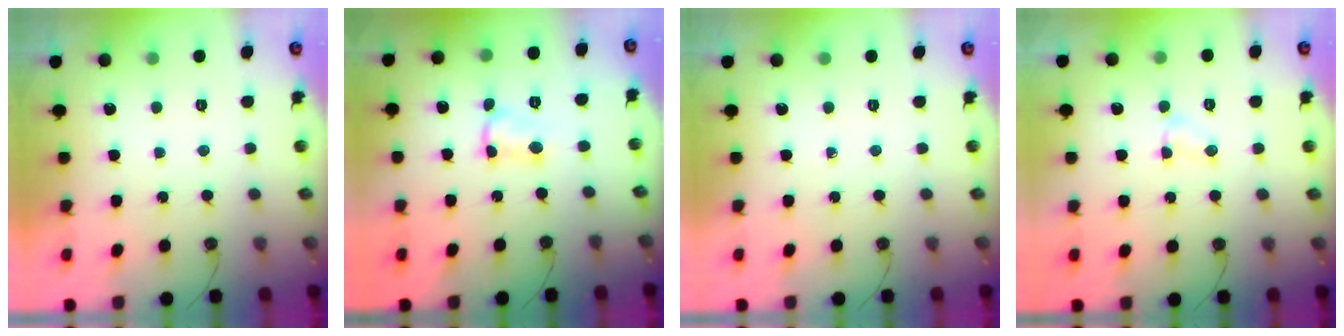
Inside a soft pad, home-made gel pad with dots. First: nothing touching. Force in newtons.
{"total": 2.2, "press": 2.2, "slide": 0.1}
{"total": 0.0}
{"total": 2.6, "press": 2.6, "slide": 0.4}